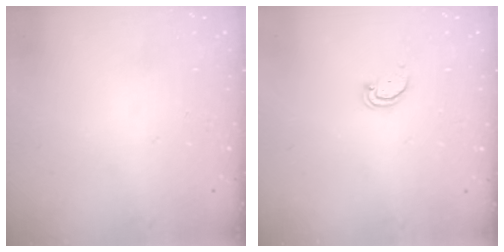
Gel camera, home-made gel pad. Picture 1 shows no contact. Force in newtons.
{"total": 2.0, "press": 2.0, "slide": 0.2}